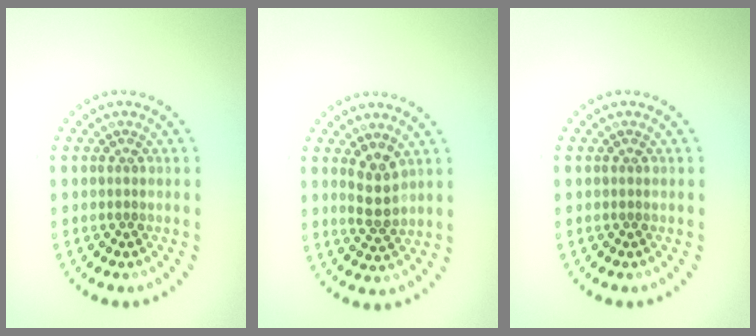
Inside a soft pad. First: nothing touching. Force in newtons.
{"total": 2.8, "press": 2.7, "slide": 1.0}
{"total": 0.0}